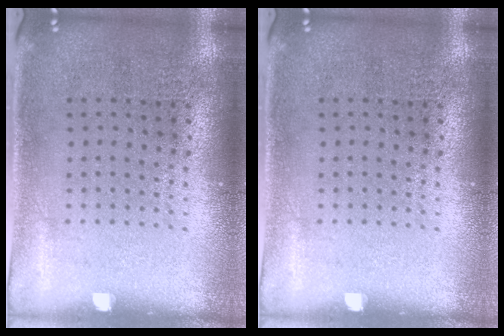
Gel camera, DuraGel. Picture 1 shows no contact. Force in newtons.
{"total": 0.0}